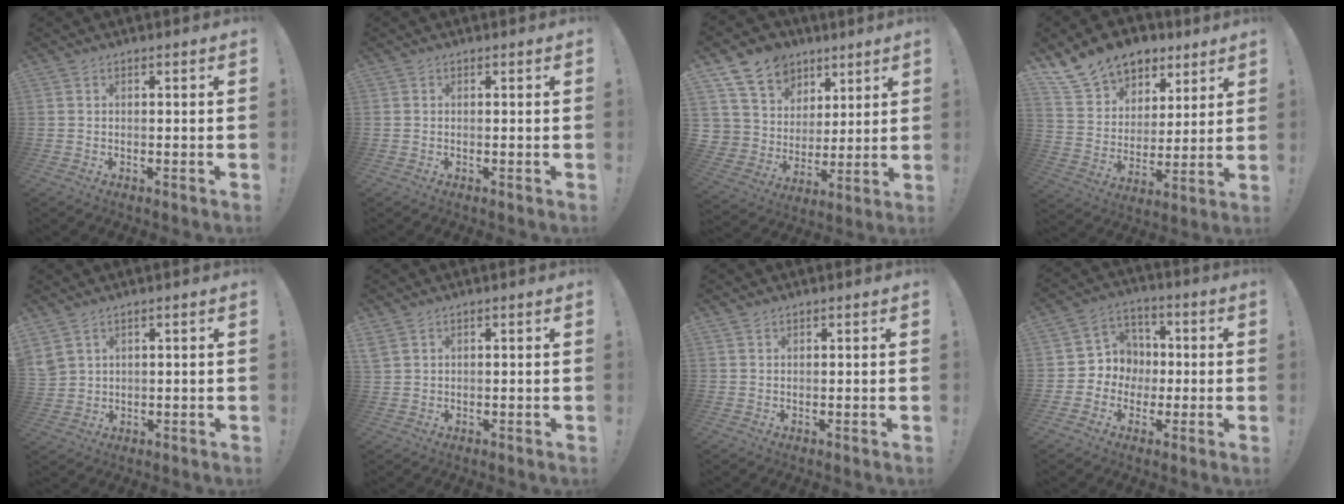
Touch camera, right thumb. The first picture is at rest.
{"total": 0.0}
{"total": 11.3, "force": [6.4, 9.1, 1.9], "torque": [-0.051, -0.045, 0.144]}
{"total": 15.6, "force": [11.1, 10.0, 4.4], "torque": [-0.084, -0.070, 0.216]}
{"total": 4.3, "force": [2.8, 2.7, 1.9], "torque": [-0.056, -0.006, 0.058]}
{"total": 2.4, "force": [1.6, 1.3, 1.3], "torque": [-0.036, -0.002, 0.033]}
{"total": 1.1, "force": [0.9, 0.5, 0.3], "torque": [-0.007, -0.001, 0.018]}
{"total": 8.4, "force": [-1.9, 8.1, 1.4], "torque": [-0.019, 0.019, -0.023]}